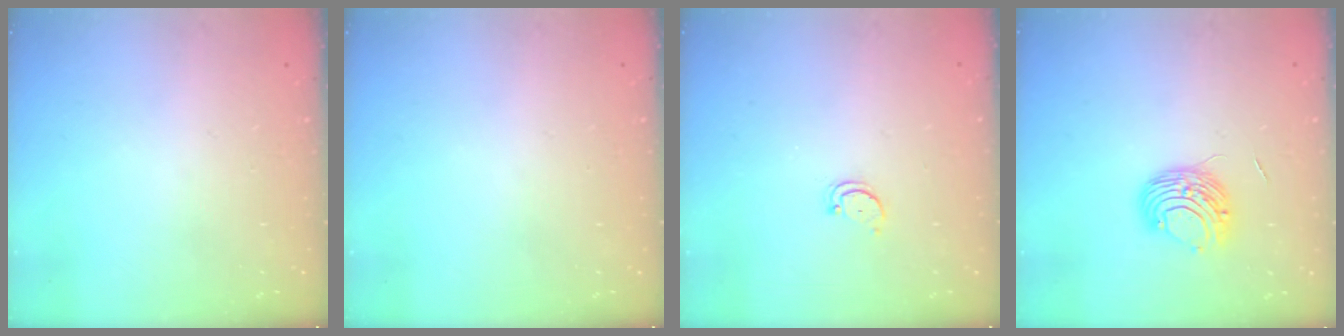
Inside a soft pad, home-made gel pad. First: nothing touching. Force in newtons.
{"total": 0.0}
{"total": 2.5, "press": 2.4, "slide": 0.5}
{"total": 8.7, "press": 8.6, "slide": 0.8}